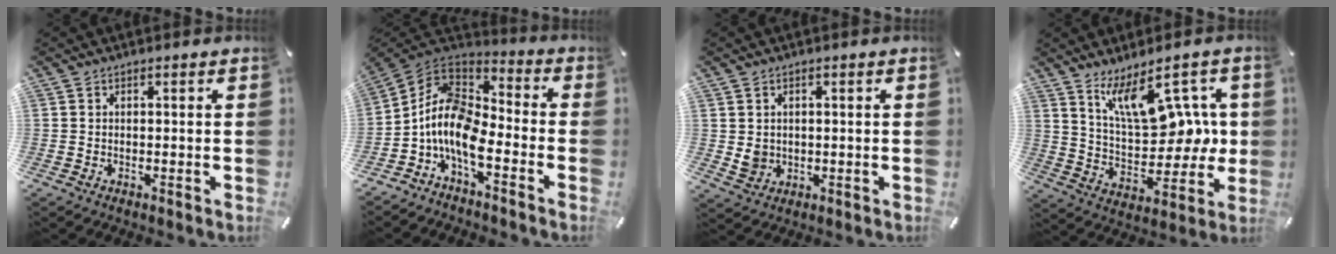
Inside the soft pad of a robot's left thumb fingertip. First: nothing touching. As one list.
[{"total": 11.0, "force": [-5.8, 6.0, 7.2], "torque": [-0.171, 0.001, -0.116]}, {"total": 3.5, "force": [0.7, 3.3, 0.9], "torque": [-0.004, -0.001, 0.013]}, {"total": 16.3, "force": [8.7, 8.7, 10.6], "torque": [-0.174, -0.037, 0.159]}]